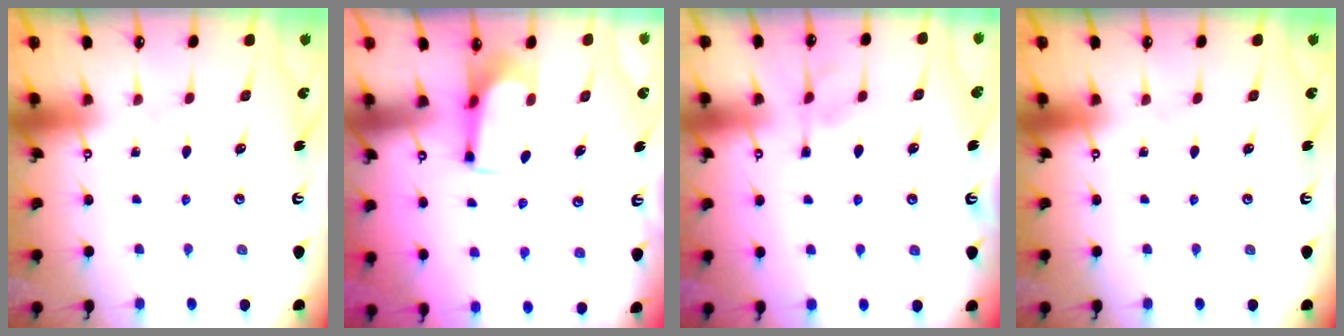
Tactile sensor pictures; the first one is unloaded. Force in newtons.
{"total": 1.7, "press": 1.6, "slide": 0.5}
{"total": 4.9, "press": 4.8, "slide": 0.7}
{"total": 0.0}